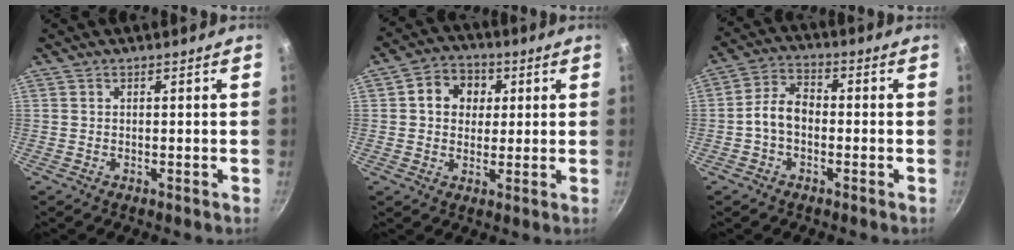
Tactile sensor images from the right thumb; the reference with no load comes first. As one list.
[{"total": 8.3, "force": [2.1, 6.9, 4.1], "torque": [-0.036, 0.003, 0.022]}, {"total": 6.4, "force": [-1.2, 4.3, 4.5], "torque": [-0.069, 0.029, -0.034]}]